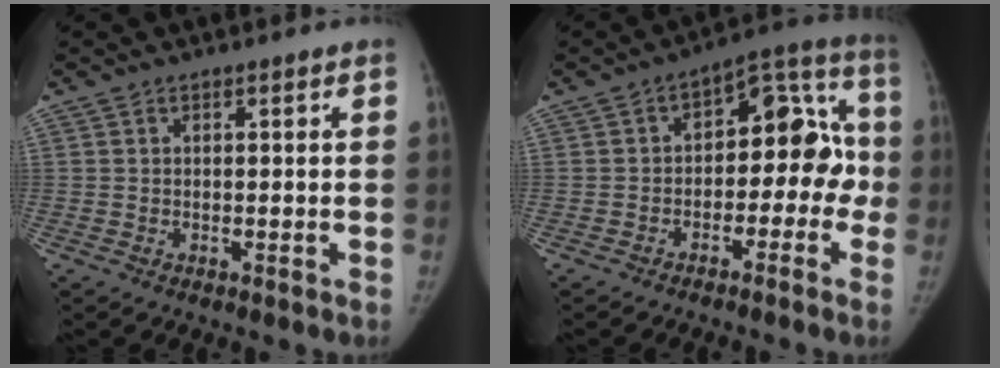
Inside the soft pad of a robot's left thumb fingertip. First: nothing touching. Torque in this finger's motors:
{"motor_torque": [-0.61, 1.07, -0.05, 0.22, 0.00]}